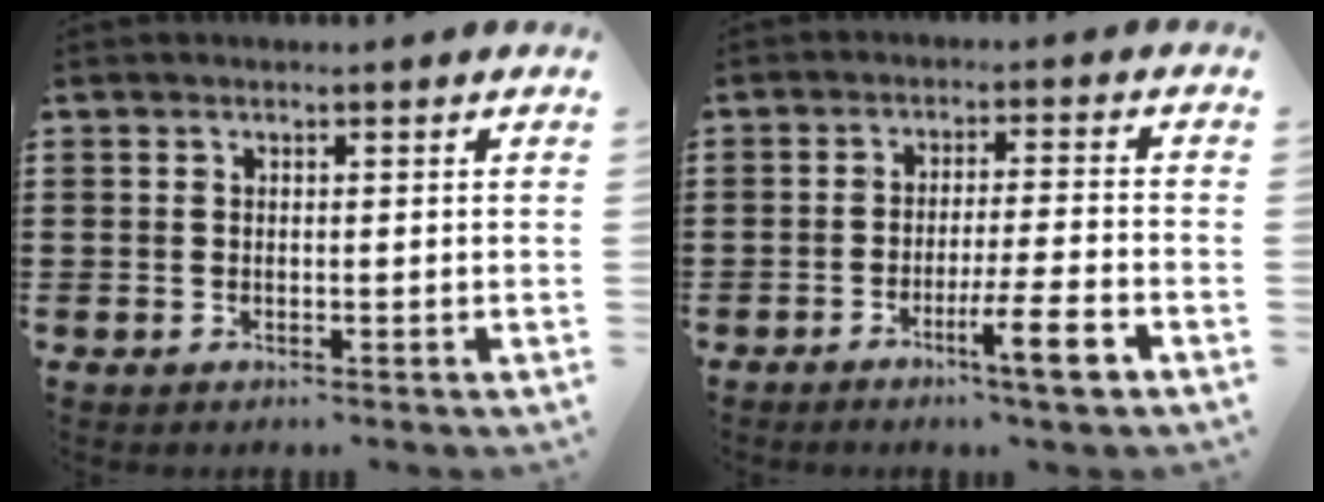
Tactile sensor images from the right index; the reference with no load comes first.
{"total": 7.3, "force": [-4.2, 0.1, 6.0], "torque": [-0.093, -0.003, -0.073]}